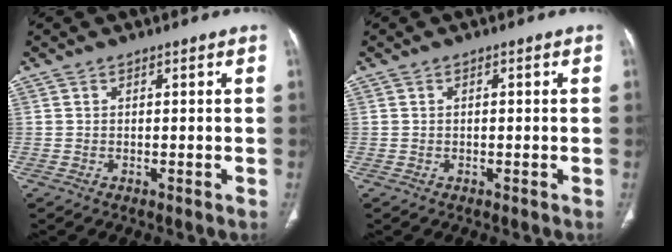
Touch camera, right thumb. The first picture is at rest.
{"total": 0.6, "force": [0.0, 0.3, 0.6], "torque": [-0.010, 0.002, 0.001]}